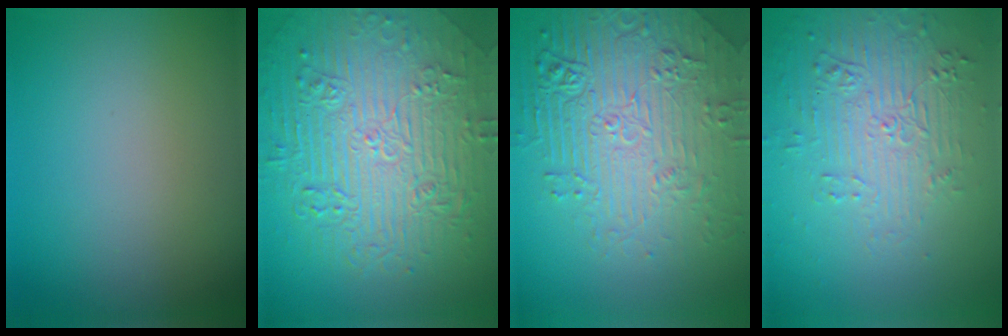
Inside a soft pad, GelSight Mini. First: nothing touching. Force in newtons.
{"total": 11.0, "press": 7.3, "slide": 8.3}
{"total": 7.6, "press": 5.9, "slide": 4.7}
{"total": 4.4, "press": 3.4, "slide": 2.8}